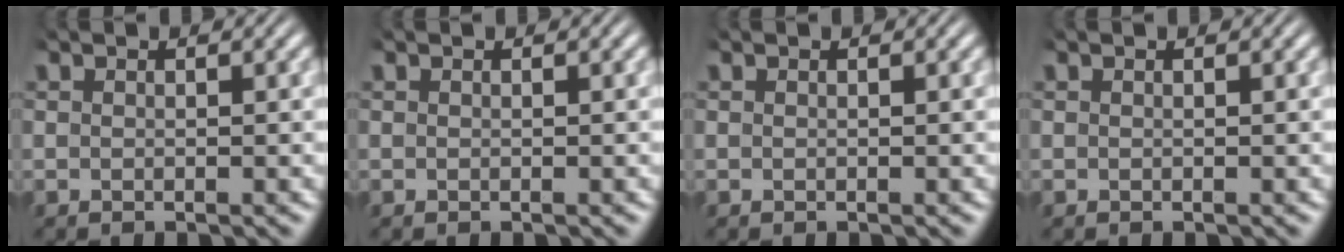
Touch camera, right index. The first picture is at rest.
{"total": 0.0}
{"total": 0.0}
{"total": 0.0}